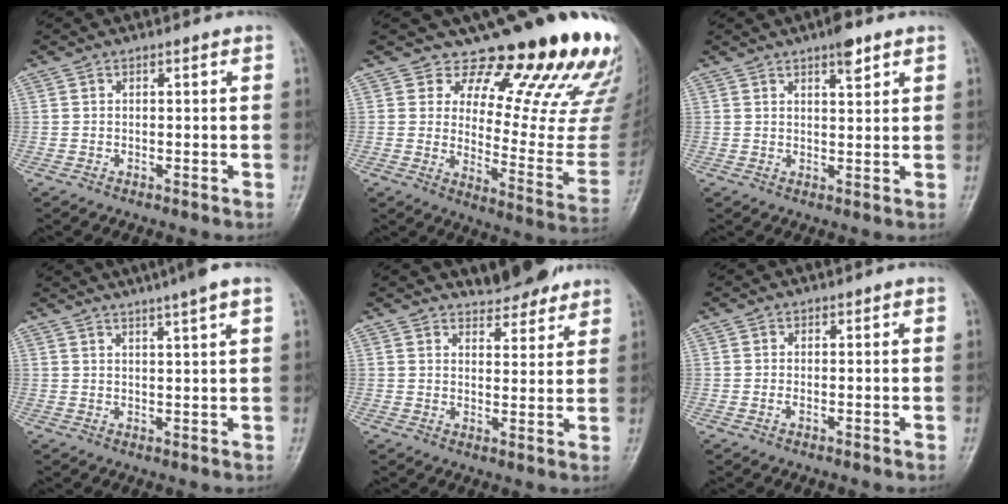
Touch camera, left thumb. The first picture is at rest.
{"total": 18.9, "force": [15.4, 5.6, 9.4], "torque": [-0.072, -0.141, 0.194]}
{"total": 4.0, "force": [2.6, 1.2, 2.8], "torque": [-0.034, -0.012, 0.037]}
{"total": 7.2, "force": [5.3, -0.1, 4.9], "torque": [-0.067, 0.005, 0.072]}
{"total": 6.8, "force": [6.2, 2.4, 1.5], "torque": [0.001, -0.043, 0.086]}
{"total": 0.7, "force": [-0.1, 0.3, 0.6], "torque": [-0.009, 0.000, -0.002]}